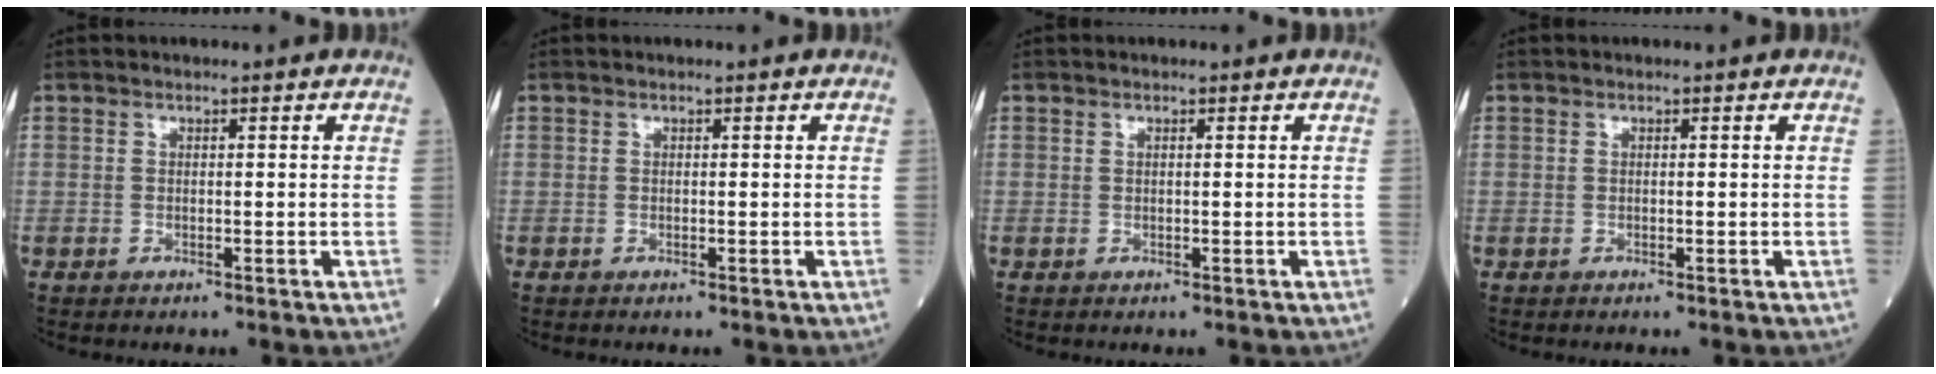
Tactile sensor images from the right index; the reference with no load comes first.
{"total": 0.0}
{"total": 0.0}
{"total": 0.0}